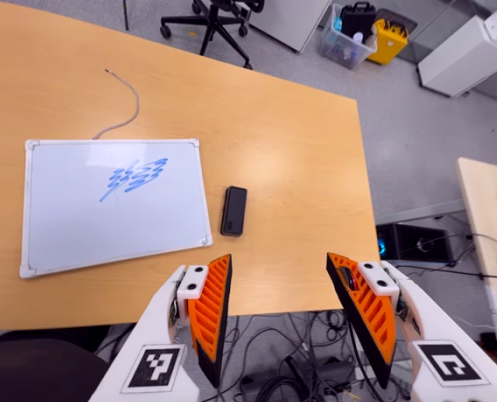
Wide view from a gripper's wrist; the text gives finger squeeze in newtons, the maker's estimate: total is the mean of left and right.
{"total": 0.0}